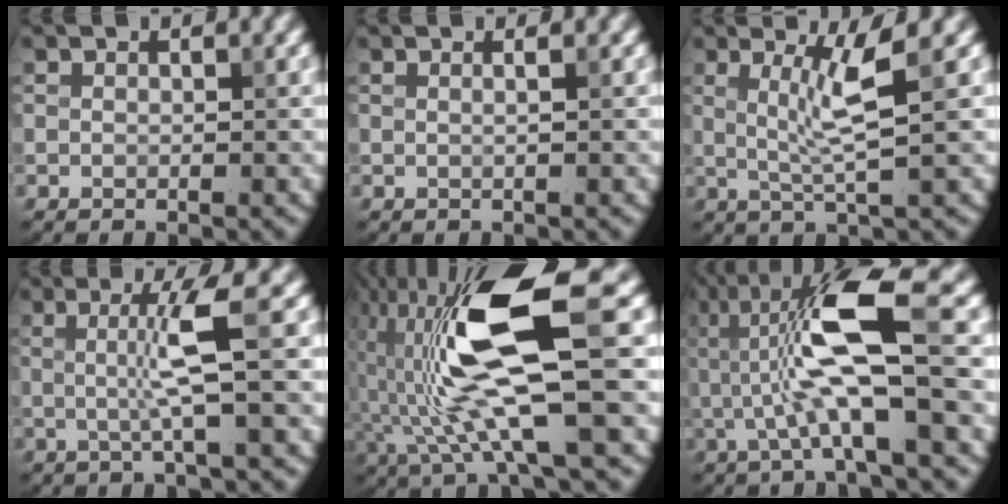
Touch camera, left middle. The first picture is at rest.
{"total": 1.3, "force": [0.4, 0.6, 1.1], "torque": [-0.008, 0.000, -0.011]}
{"total": 3.8, "force": [1.0, 0.4, 3.6], "torque": [-0.071, -0.003, 0.024]}
{"total": 4.0, "force": [0.3, 0.3, 3.9], "torque": [-0.076, -0.001, 0.003]}
{"total": 12.0, "force": [0.1, 2.5, 11.8], "torque": [-0.235, 0.013, 0.007]}
{"total": 9.0, "force": [0.6, 1.8, 8.8], "torque": [-0.159, 0.004, 0.011]}